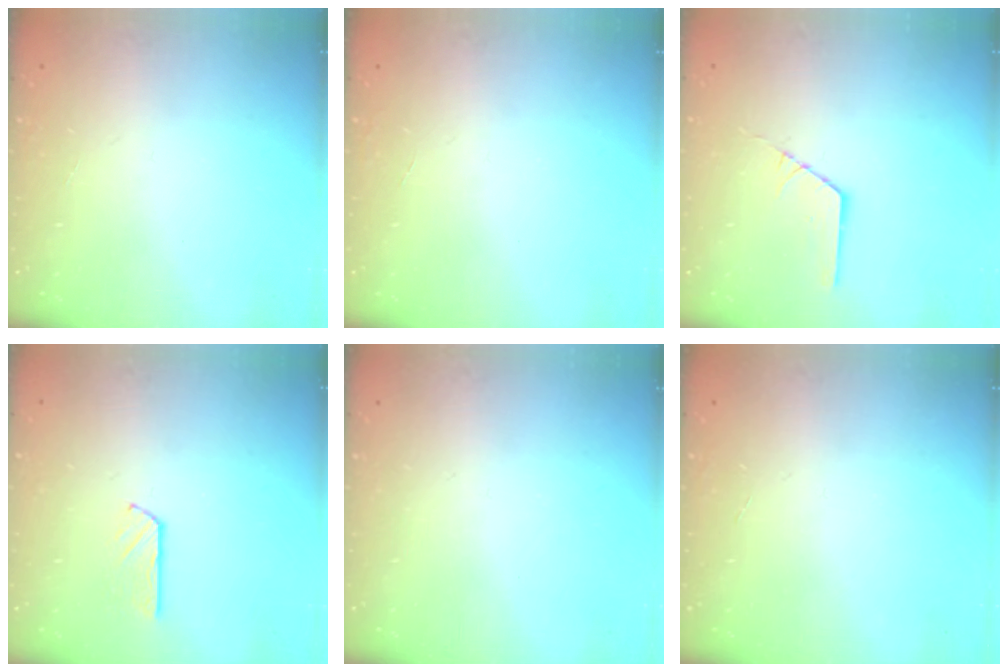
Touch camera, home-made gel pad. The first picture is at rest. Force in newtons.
{"total": 0.0}
{"total": 1.8, "press": 1.8, "slide": 0.0}
{"total": 2.7, "press": 2.7, "slide": 0.3}
{"total": 0.0}
{"total": 0.0}